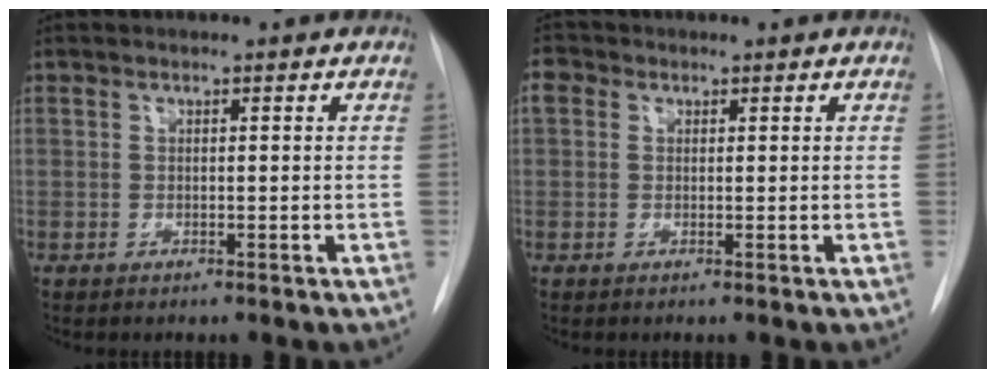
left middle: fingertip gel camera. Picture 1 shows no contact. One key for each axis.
{"total": 2.0, "fx": 0.7, "fy": 1.7, "fz": 0.7, "tx": -0.011, "ty": 0.013, "tz": 0.010}